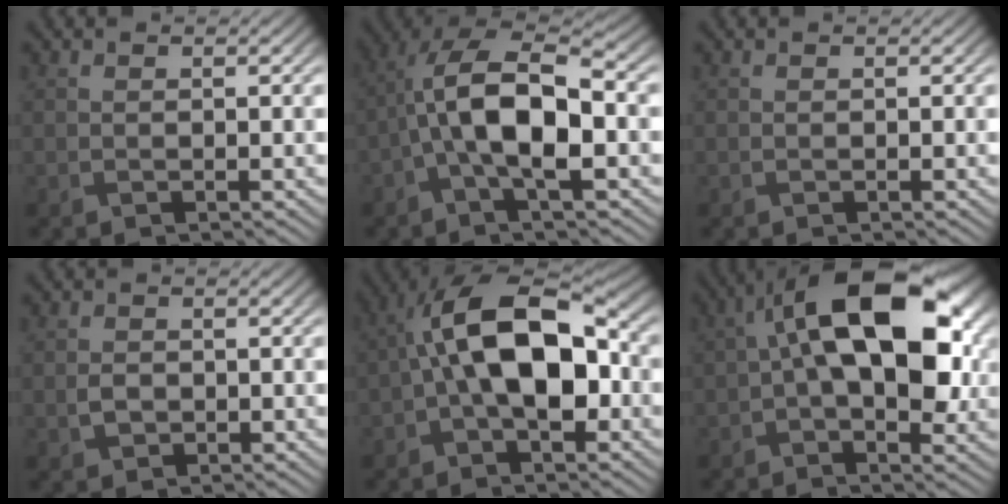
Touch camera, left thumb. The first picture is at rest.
{"total": 11.4, "force": [-1.8, 4.8, 10.2], "torque": [-0.200, 0.016, -0.038]}
{"total": 0.0}
{"total": 1.7, "force": [-0.4, 1.4, 1.0], "torque": [-0.024, -0.002, -0.010]}
{"total": 13.6, "force": [0.0, 7.3, 11.5], "torque": [-0.191, 0.031, -0.012]}
{"total": 16.3, "force": [3.0, 8.7, 13.5], "torque": [-0.222, 0.013, 0.046]}